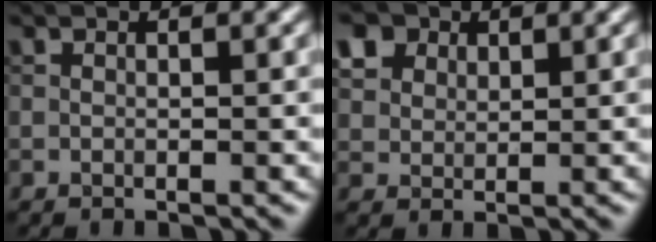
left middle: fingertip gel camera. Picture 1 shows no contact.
{"total": 5.5, "force": [3.3, 3.6, 2.4], "torque": [-0.079, 0.009, 0.062]}